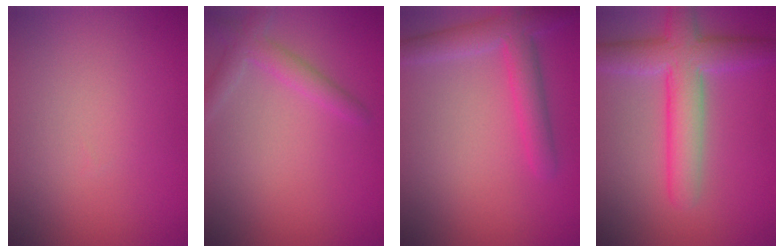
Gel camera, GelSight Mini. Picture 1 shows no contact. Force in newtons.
{"total": 2.4, "press": 2.3, "slide": 0.1}
{"total": 3.8, "press": 3.8, "slide": 0.3}
{"total": 6.3, "press": 6.3, "slide": 0.2}